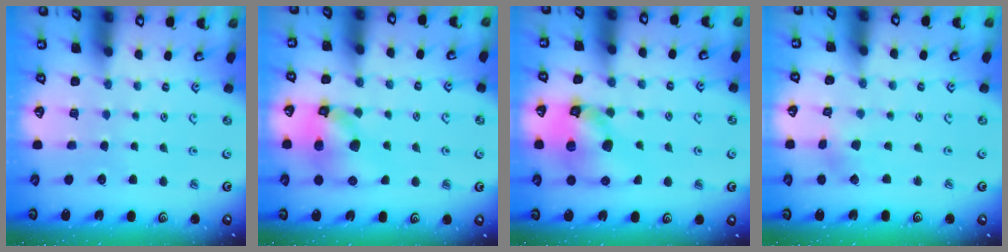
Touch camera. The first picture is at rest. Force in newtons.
{"total": 12.3, "press": 12.1, "slide": 2.1}
{"total": 13.9, "press": 13.8, "slide": 2.1}
{"total": 2.0, "press": 2.0, "slide": 0.1}